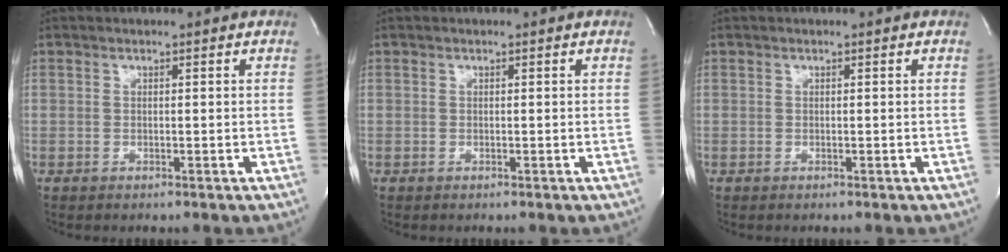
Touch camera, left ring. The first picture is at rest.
{"total": 0.0}
{"total": 0.0}